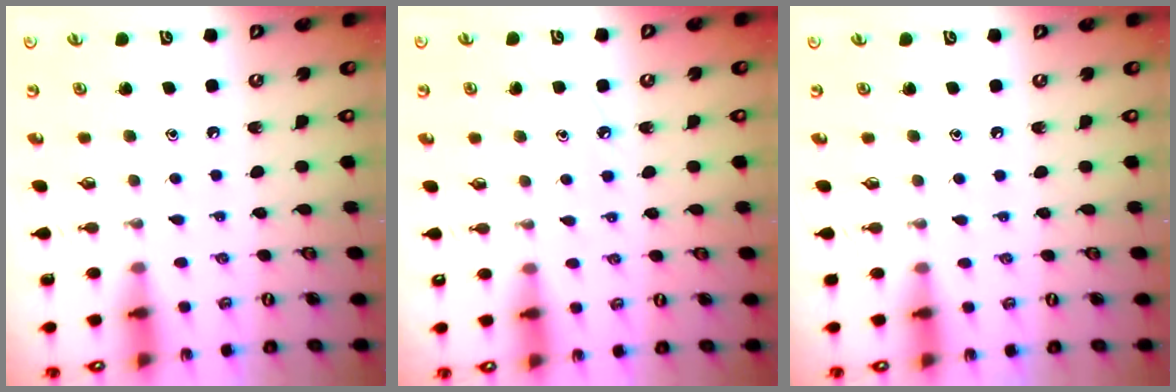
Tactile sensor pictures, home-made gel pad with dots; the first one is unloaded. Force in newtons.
{"total": 4.9, "press": 4.8, "slide": 0.4}
{"total": 2.9, "press": 2.9, "slide": 0.5}